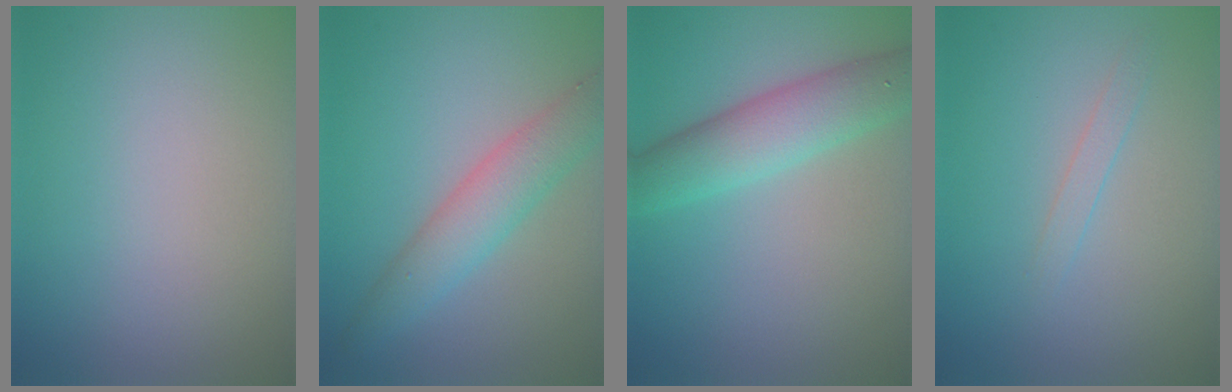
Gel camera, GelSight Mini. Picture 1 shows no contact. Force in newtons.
{"total": 4.3, "press": 4.3, "slide": 0.1}
{"total": 5.3, "press": 5.3, "slide": 0.1}
{"total": 1.0, "press": 1.0, "slide": 0.0}